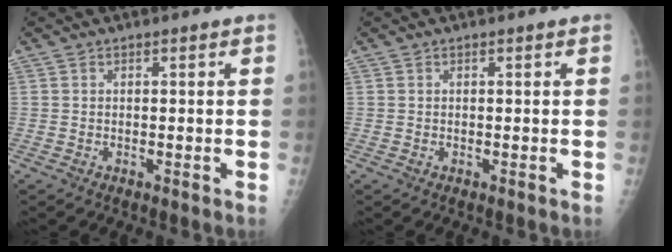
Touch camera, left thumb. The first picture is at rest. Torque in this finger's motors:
{"motor_torque": [-0.38, 0.09, 0.03, 0.01, 0.00]}